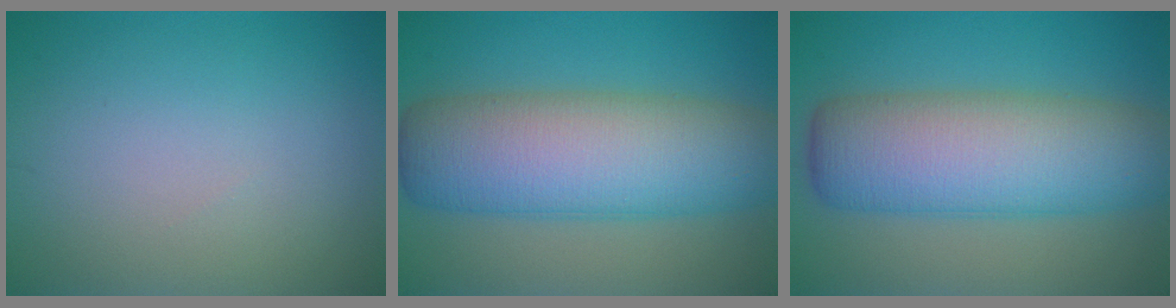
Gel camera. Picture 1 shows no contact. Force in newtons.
{"total": 11.7, "press": 11.7, "slide": 0.4}
{"total": 10.9, "press": 10.9, "slide": 0.5}